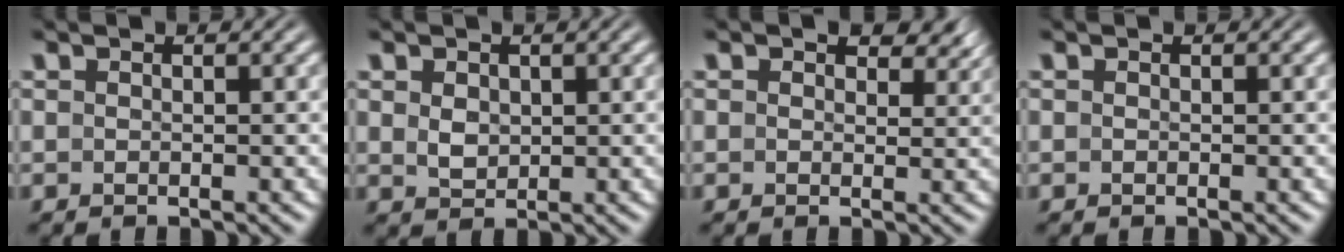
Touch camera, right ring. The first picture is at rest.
{"total": 1.6, "force": [0.4, 1.2, 1.0], "torque": [-0.027, -0.015, 0.024]}
{"total": 2.7, "force": [1.6, 1.4, 1.6], "torque": [-0.020, -0.001, 0.025]}
{"total": 0.0}